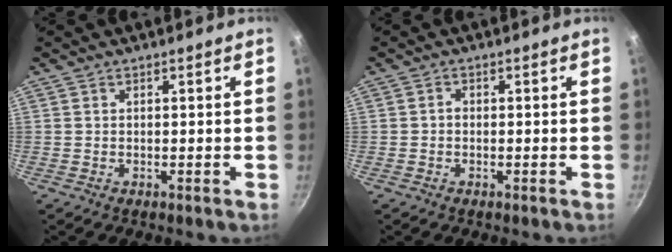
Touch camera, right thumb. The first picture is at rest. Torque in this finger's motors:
{"motor_torque": [-0.05, 0.26, 0.30, 0.21, 0.03]}